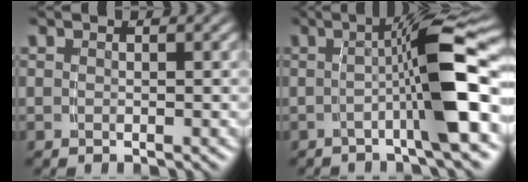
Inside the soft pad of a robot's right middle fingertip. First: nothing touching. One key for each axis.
{"total": 6.7, "fx": -0.9, "fy": 0.2, "fz": 6.7, "tx": -0.100, "ty": 0.018, "tz": -0.014}